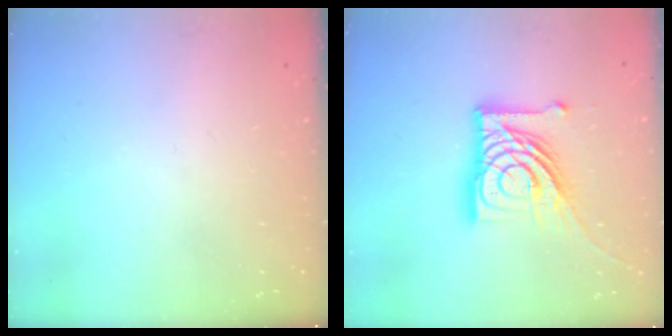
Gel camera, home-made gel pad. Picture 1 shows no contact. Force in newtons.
{"total": 20.5, "press": 20.4, "slide": 2.4}